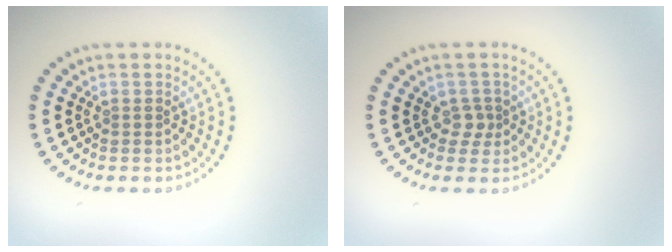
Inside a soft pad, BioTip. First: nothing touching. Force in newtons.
{"total": 1.3, "press": 1.1, "slide": 0.8}